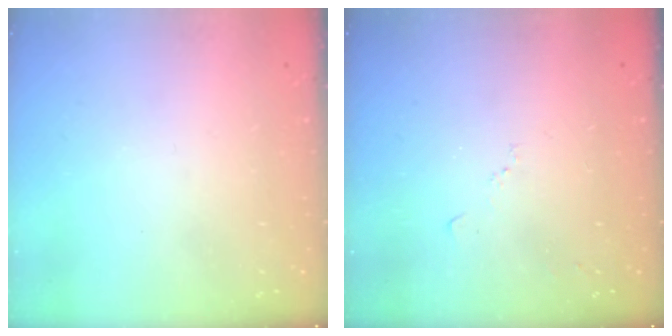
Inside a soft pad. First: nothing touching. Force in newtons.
{"total": 5.6, "press": 5.6, "slide": 0.7}